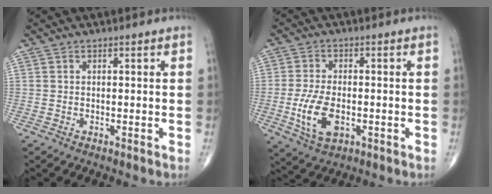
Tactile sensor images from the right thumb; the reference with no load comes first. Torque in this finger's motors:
{"motor_torque": [-0.25, 0.53, 0.86, 0.08, 0.09]}